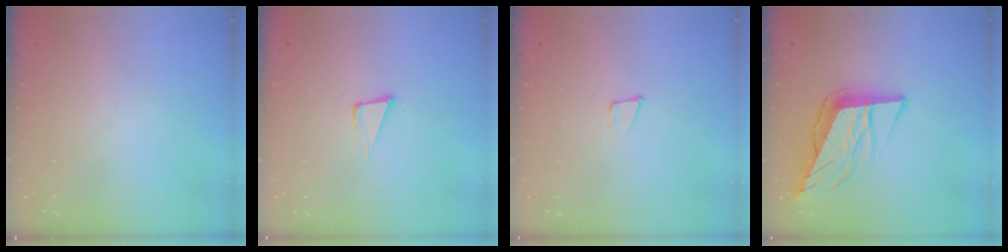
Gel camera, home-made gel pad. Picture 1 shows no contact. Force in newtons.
{"total": 5.2, "press": 4.2, "slide": 3.1}
{"total": 4.6, "press": 4.5, "slide": 0.8}
{"total": 12.7, "press": 12.2, "slide": 3.4}